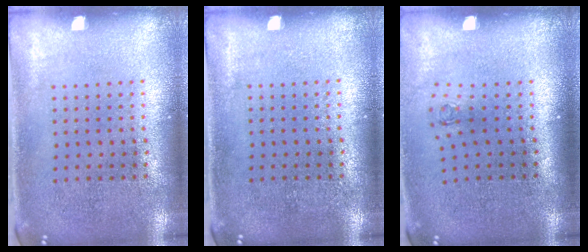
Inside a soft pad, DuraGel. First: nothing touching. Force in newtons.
{"total": 0.0}
{"total": 0.7, "press": 0.3, "slide": 0.6}